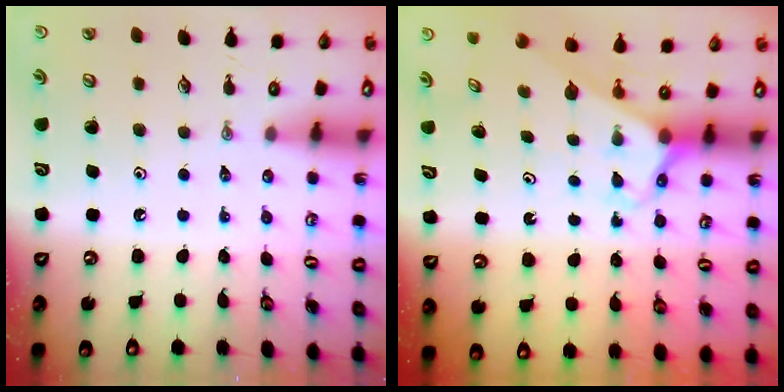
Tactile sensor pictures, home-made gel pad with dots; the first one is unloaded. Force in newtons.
{"total": 2.6, "press": 2.6, "slide": 0.1}